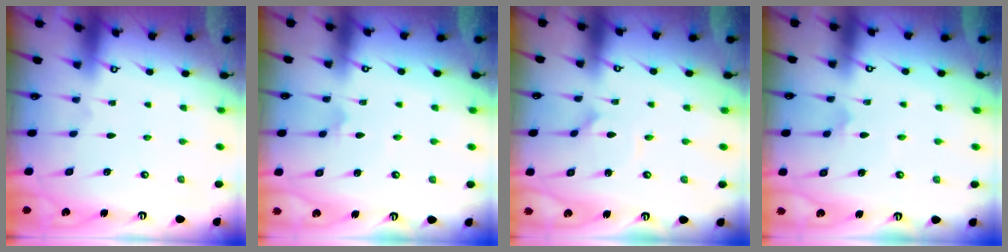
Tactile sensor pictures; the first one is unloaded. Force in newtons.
{"total": 3.4, "press": 3.3, "slide": 0.3}
{"total": 1.2, "press": 1.2, "slide": 0.1}
{"total": 4.3, "press": 4.3, "slide": 0.4}